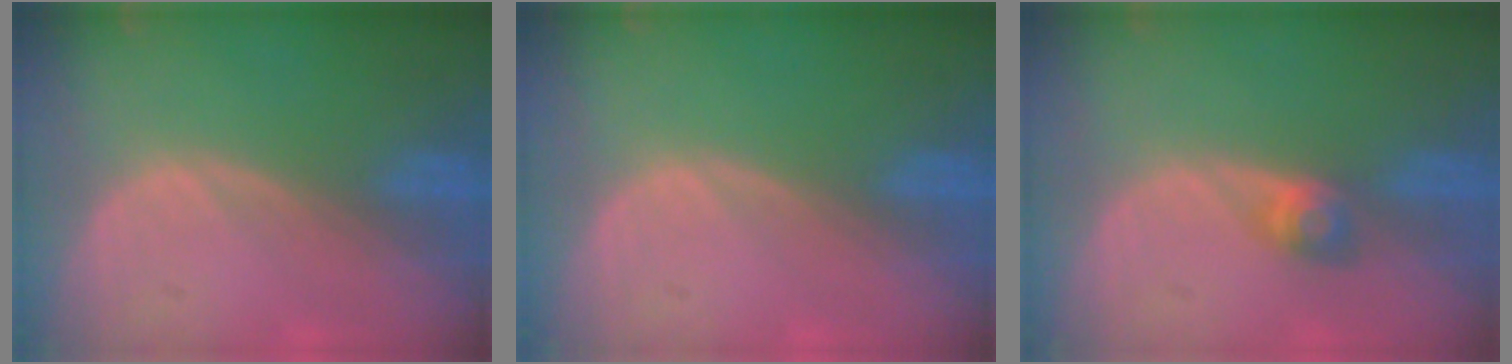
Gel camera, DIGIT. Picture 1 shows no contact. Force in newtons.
{"total": 0.0}
{"total": 2.8, "press": 2.5, "slide": 1.1}